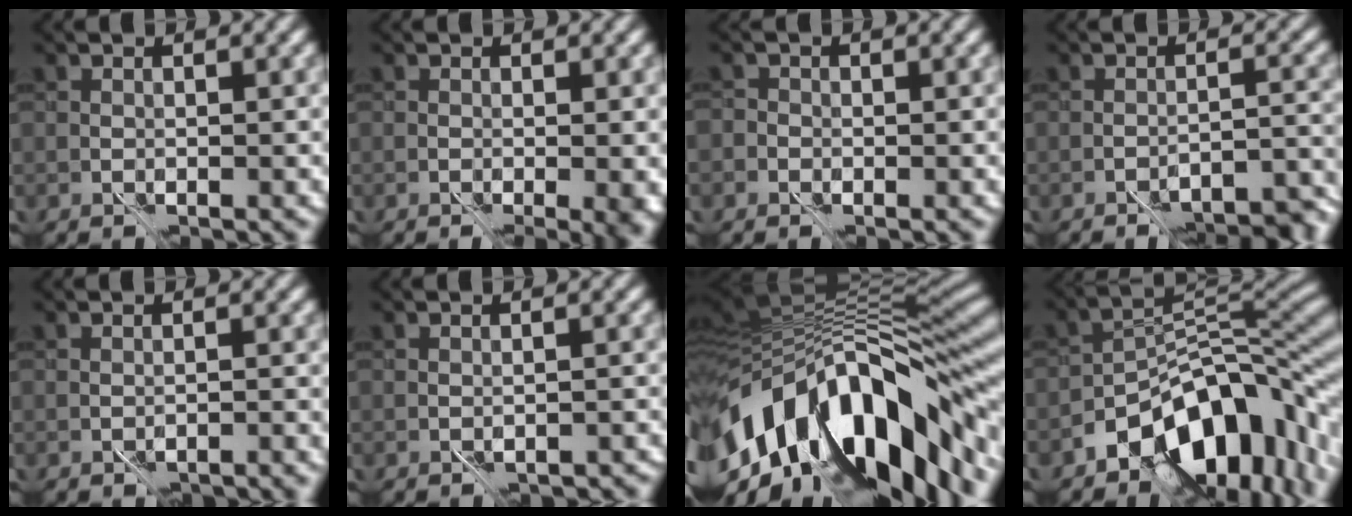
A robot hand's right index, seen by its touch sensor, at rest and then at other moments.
{"total": 2.3, "force": [-0.6, 0.8, 2.0], "torque": [-0.026, -0.003, -0.010]}
{"total": 1.8, "force": [-0.7, 1.6, 0.6], "torque": [0.015, 0.002, -0.022]}
{"total": 6.7, "force": [-5.8, 1.5, 3.0], "torque": [-0.038, -0.001, -0.067]}
{"total": 1.7, "force": [-1.5, 0.4, 0.8], "torque": [-0.010, -0.004, -0.021]}
{"total": 3.4, "force": [-2.3, 1.6, 1.8], "torque": [-0.017, 0.000, -0.029]}
{"total": 16.1, "force": [-6.1, 8.1, 12.6], "torque": [-0.206, 0.000, -0.099]}
{"total": 11.6, "force": [-6.4, 5.5, 7.9], "torque": [-0.100, 0.002, -0.121]}